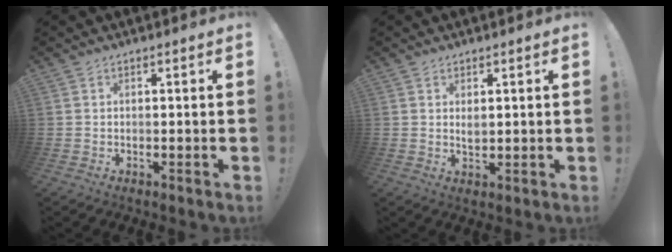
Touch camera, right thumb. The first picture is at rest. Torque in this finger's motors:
{"motor_torque": [-0.28, 0.28, 0.09, 0.29, 0.13]}